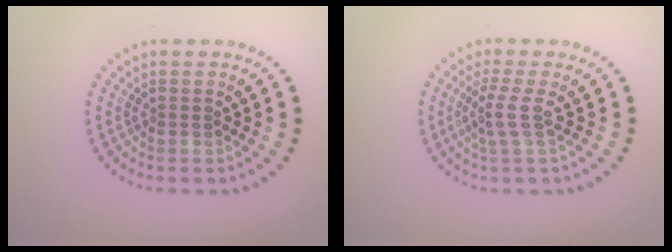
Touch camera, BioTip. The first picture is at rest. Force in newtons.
{"total": 2.1, "press": 1.5, "slide": 1.5}